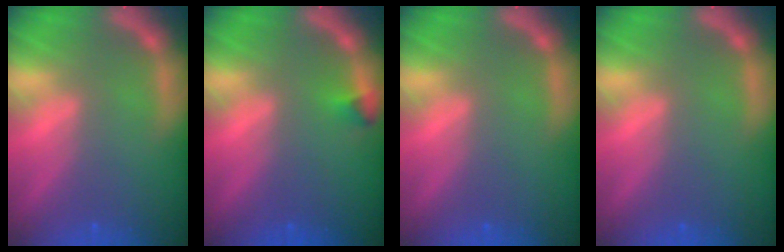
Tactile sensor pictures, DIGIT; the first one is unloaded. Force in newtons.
{"total": 0.9}
{"total": 0.0}
{"total": 0.0}